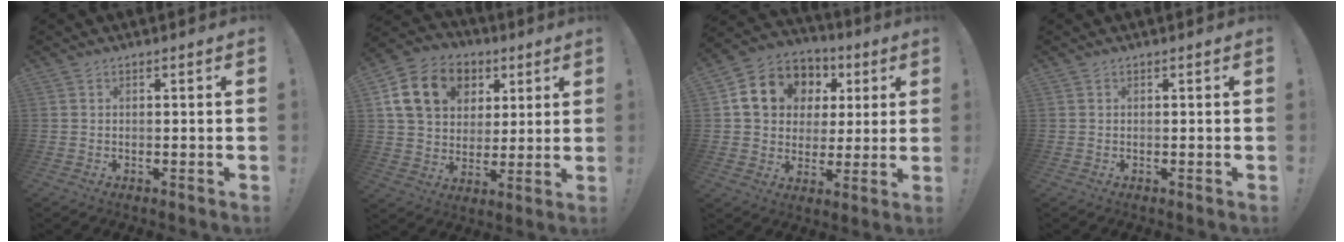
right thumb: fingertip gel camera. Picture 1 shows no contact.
{"total": 18.1, "force": [6.8, 13.9, 9.3], "torque": [-0.137, -0.013, 0.140]}
{"total": 14.1, "force": [4.6, 11.8, 6.2], "torque": [-0.088, -0.010, 0.100]}
{"total": 0.0}